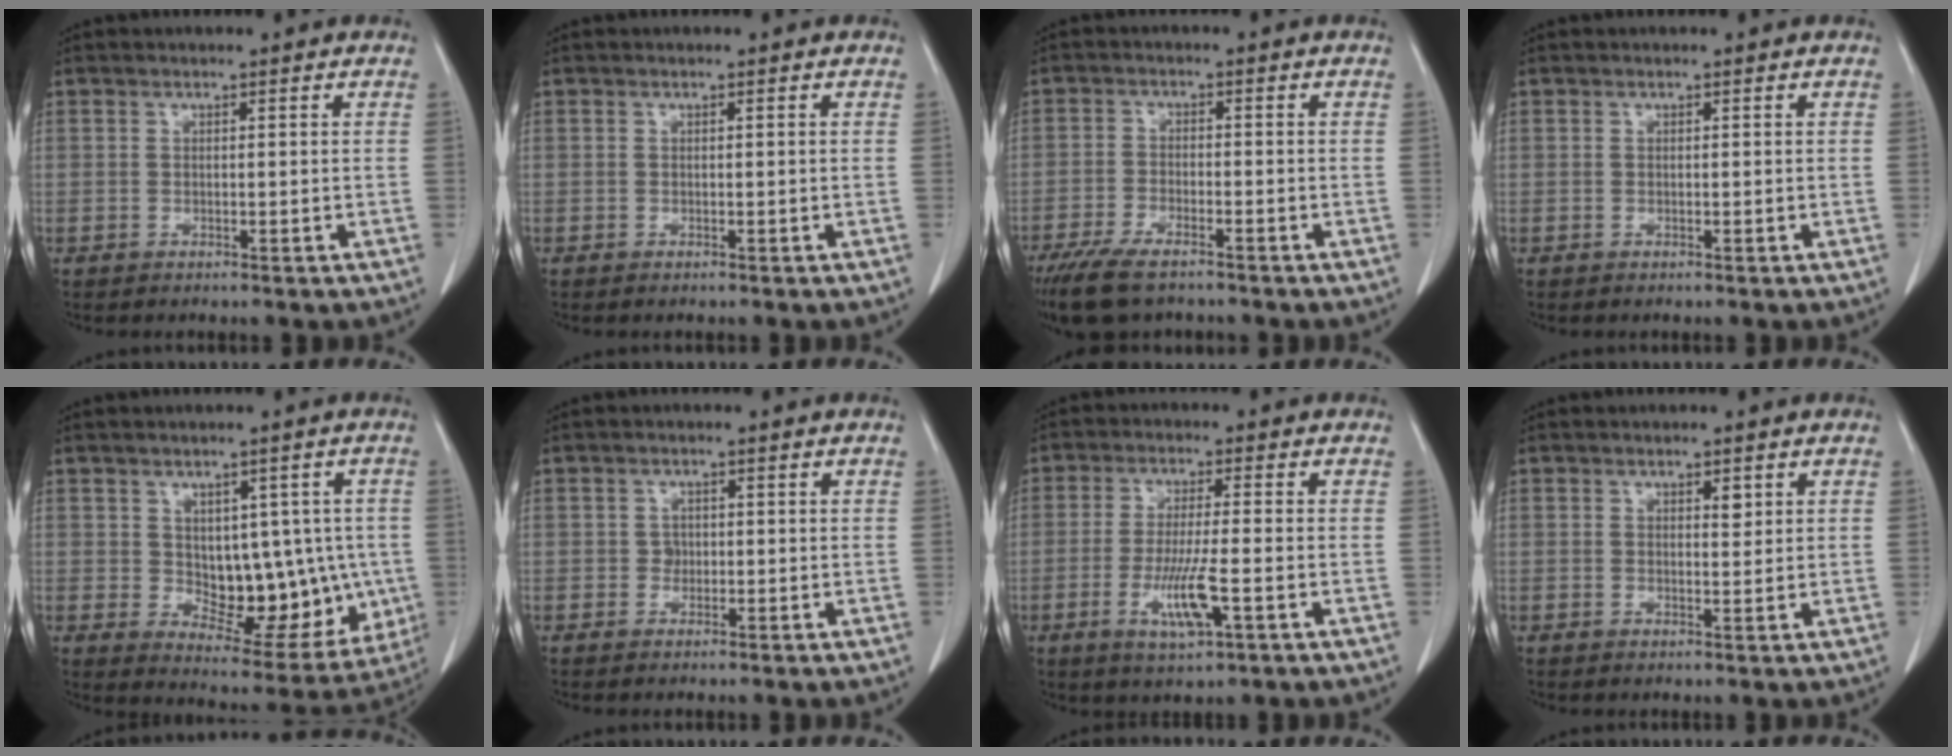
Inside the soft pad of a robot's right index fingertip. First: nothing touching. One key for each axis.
{"total": 0.0}
{"total": 8.7, "fx": -6.7, "fy": 2.5, "fz": 4.9, "tx": -0.089, "ty": -0.019, "tz": -0.115}
{"total": 0.0}
{"total": 13.0, "fx": 0.2, "fy": 7.3, "fz": 10.7, "tx": -0.121, "ty": 0.010, "tz": 0.036}
{"total": 1.1, "fx": 0.1, "fy": 1.0, "fz": 0.3, "tx": 0.002, "ty": 0.005, "tz": 0.005}
{"total": 7.2, "fx": -2.3, "fy": 0.6, "fz": 6.7, "tx": -0.128, "ty": -0.014, "tz": -0.036}
{"total": 1.5, "fx": 0.8, "fy": 0.6, "fz": 1.2, "tx": -0.018, "ty": -0.004, "tz": 0.012}